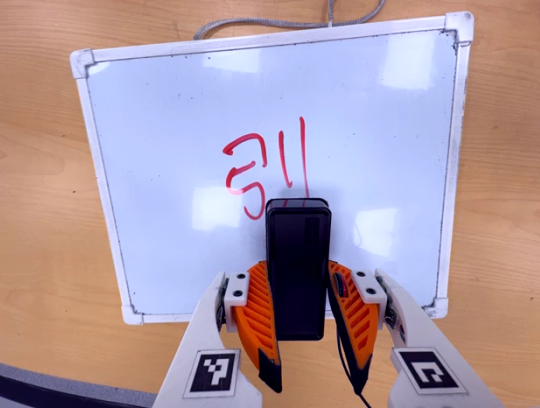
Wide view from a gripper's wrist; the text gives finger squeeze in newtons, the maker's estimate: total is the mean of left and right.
{"total": 4.9, "left": 3.6, "right": 6.3}